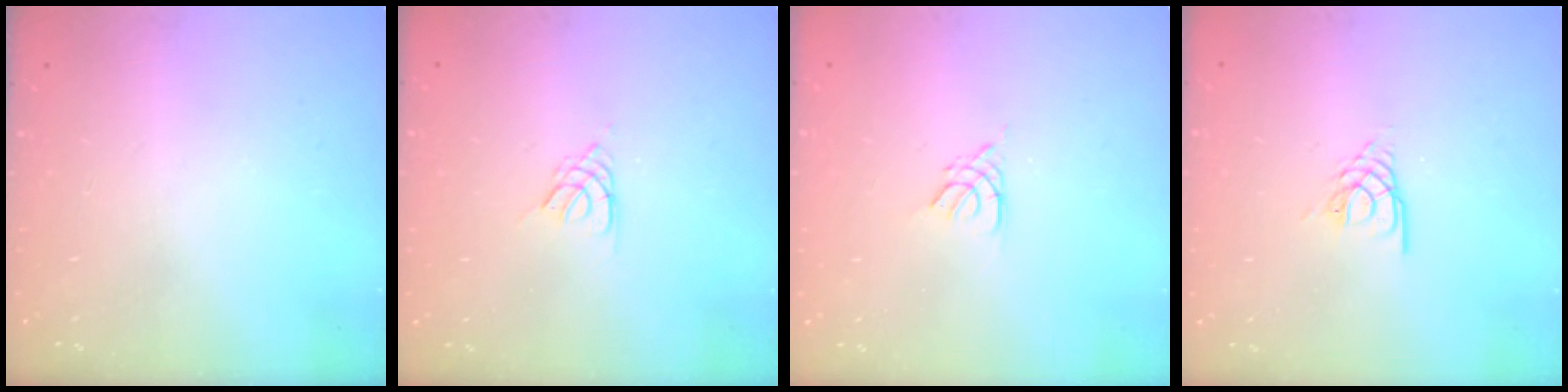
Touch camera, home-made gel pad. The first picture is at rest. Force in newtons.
{"total": 2.1, "press": 2.1, "slide": 0.4}
{"total": 2.7, "press": 2.7, "slide": 0.5}
{"total": 2.5, "press": 2.4, "slide": 0.4}